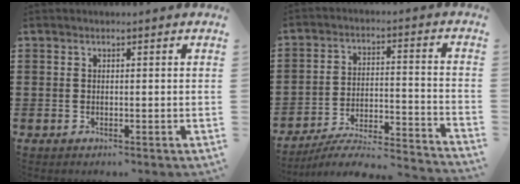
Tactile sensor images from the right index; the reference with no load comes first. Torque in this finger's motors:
{"motor_torque": [0.44, 1.13, -0.96, -0.21]}